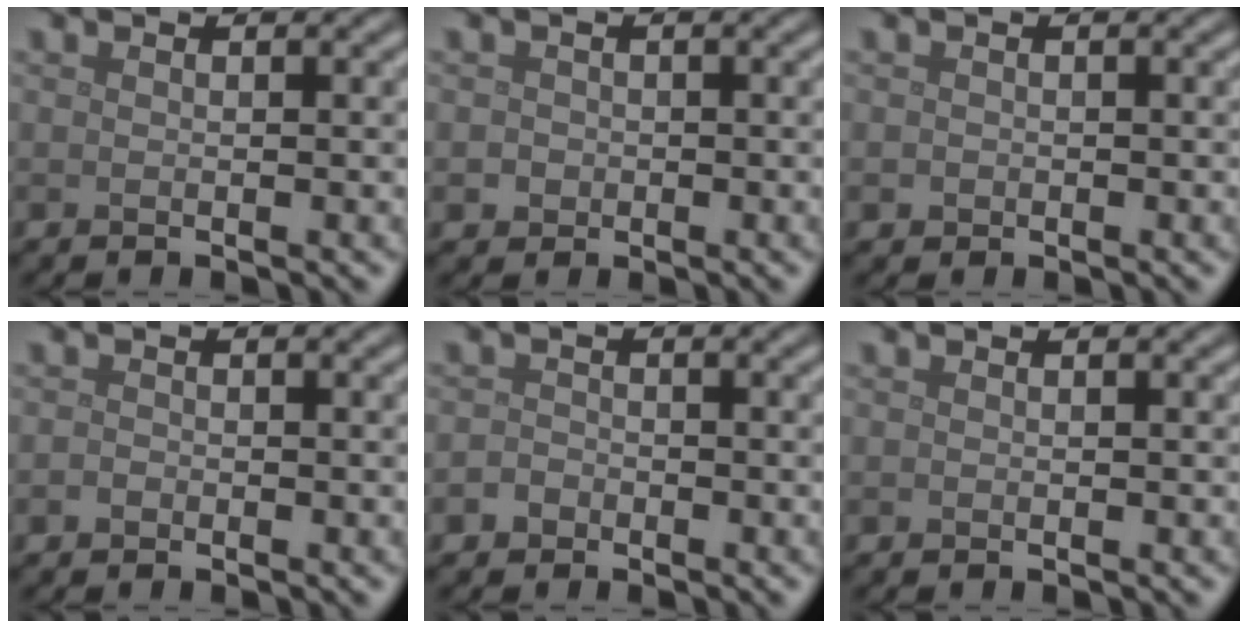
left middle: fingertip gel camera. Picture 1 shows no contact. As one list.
[{"total": 1.1, "force": [-0.2, 1.0, 0.1], "torque": [0.006, -0.003, -0.003]}, {"total": 0.6, "force": [-0.1, 0.6, 0.1], "torque": [0.003, -0.004, -0.003]}, {"total": 0.6, "force": [-0.4, 0.5, 0.2], "torque": [-0.004, -0.001, -0.009]}, {"total": 1.1, "force": [-0.7, 0.8, 0.2], "torque": [-0.001, 0.003, -0.016]}, {"total": 0.0}]